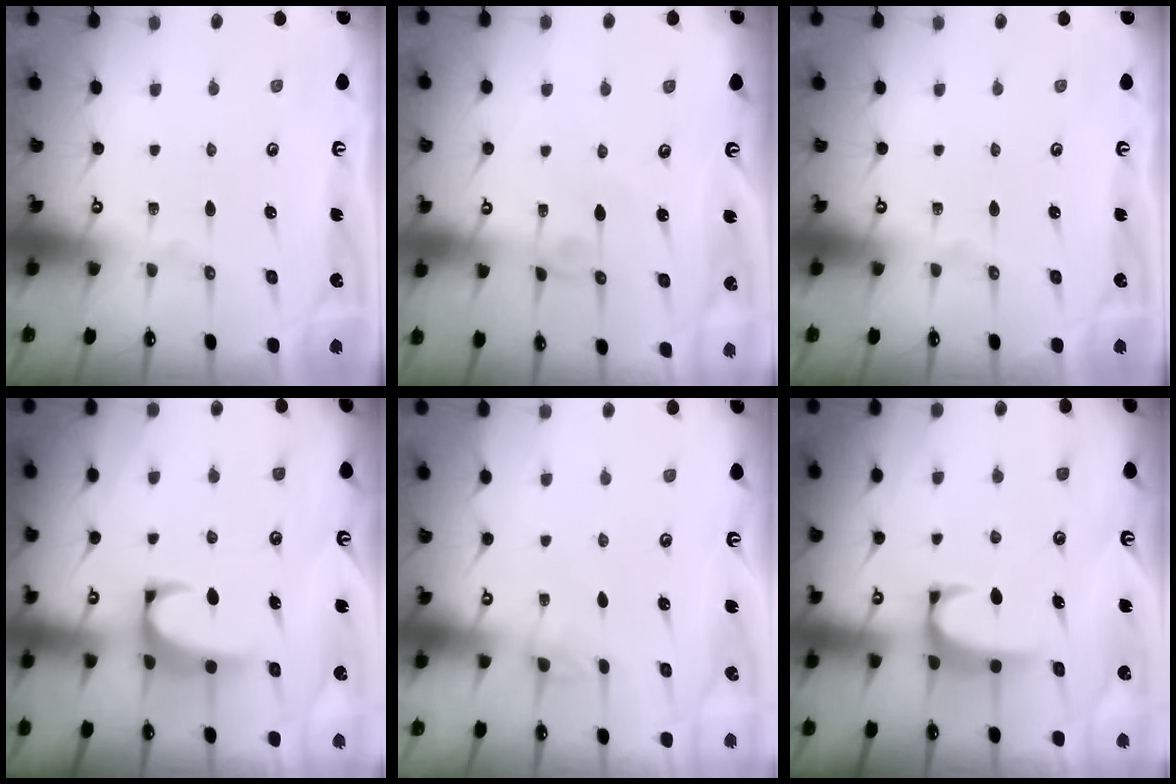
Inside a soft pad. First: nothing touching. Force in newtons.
{"total": 1.6, "press": 1.6, "slide": 0.1}
{"total": 0.0}
{"total": 2.2, "press": 1.9, "slide": 1.0}
{"total": 1.3, "press": 1.2, "slide": 0.5}
{"total": 2.0, "press": 1.9, "slide": 0.3}